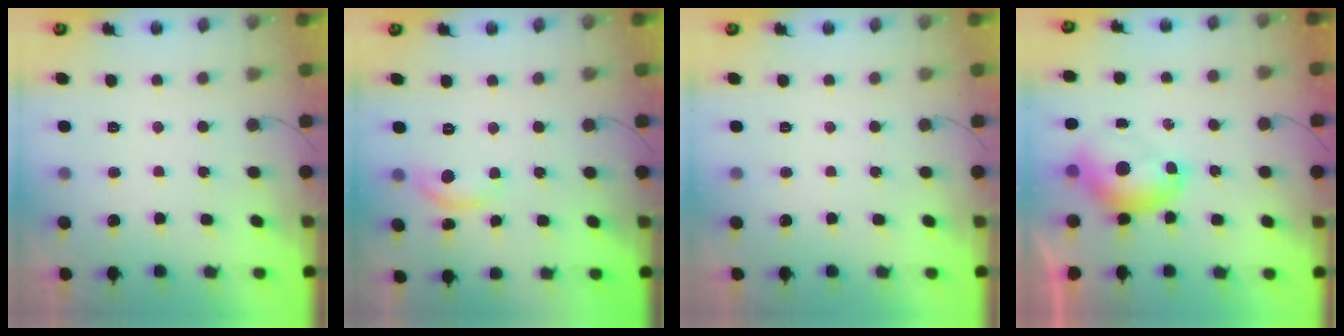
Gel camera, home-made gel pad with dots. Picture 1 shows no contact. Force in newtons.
{"total": 6.1, "press": 6.1, "slide": 0.5}
{"total": 0.0}
{"total": 7.2, "press": 7.2, "slide": 0.3}